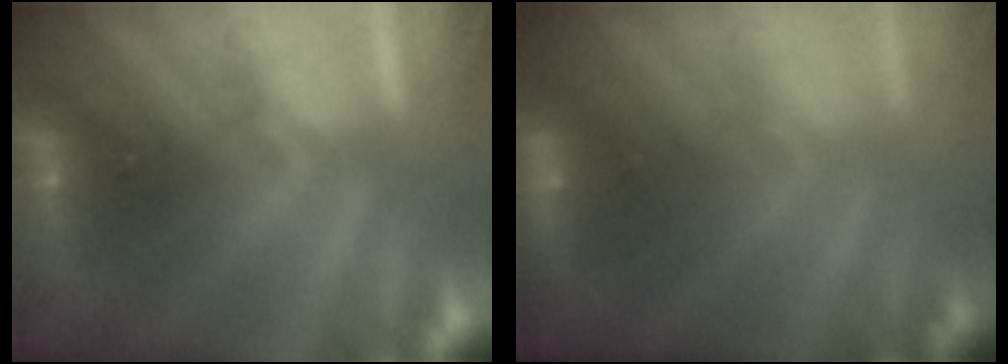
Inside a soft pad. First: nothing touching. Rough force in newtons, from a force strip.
{"total": 2.4}